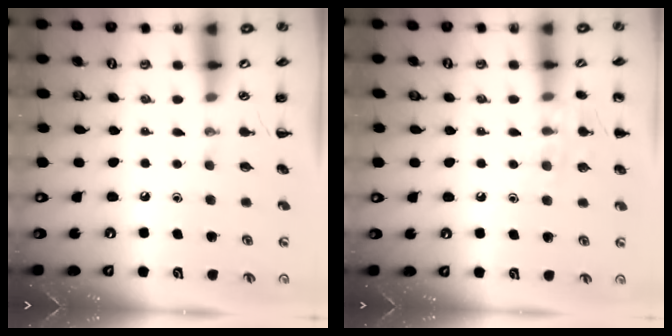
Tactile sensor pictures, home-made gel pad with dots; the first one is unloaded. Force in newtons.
{"total": 8.5, "press": 8.4, "slide": 1.4}